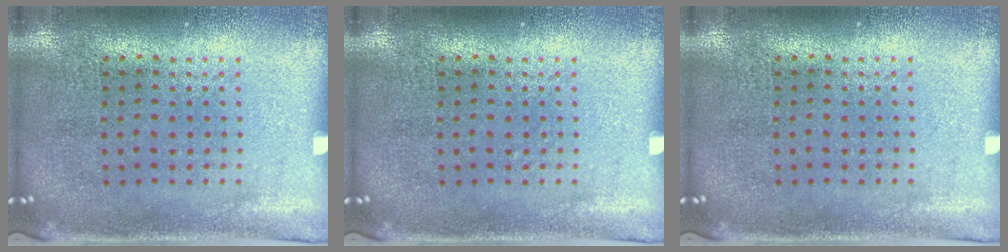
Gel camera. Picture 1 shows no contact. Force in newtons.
{"total": 0.0}
{"total": 0.0}